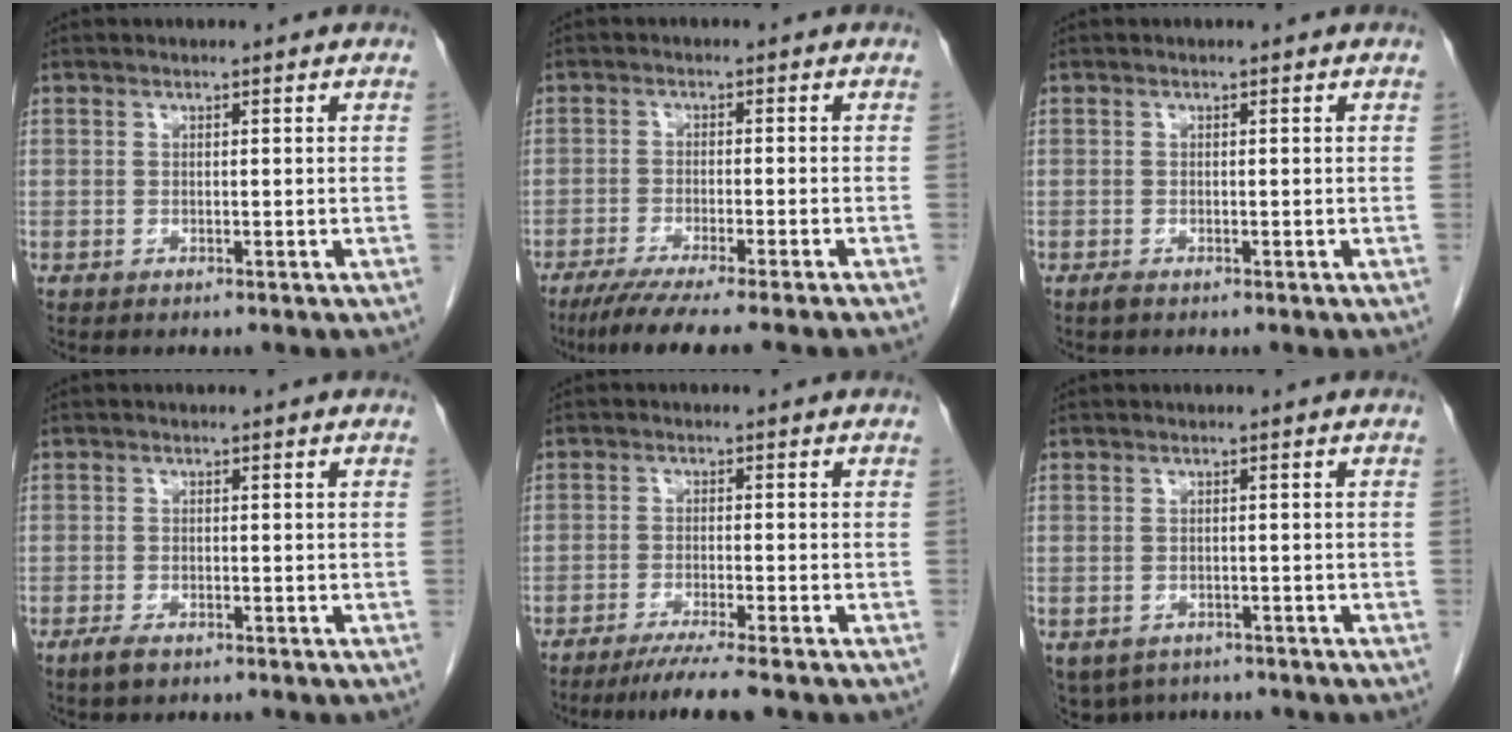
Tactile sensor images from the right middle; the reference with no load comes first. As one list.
[{"total": 9.9, "force": [-8.0, -0.7, 5.8], "torque": [-0.072, -0.027, -0.121]}, {"total": 0.7, "force": [-0.5, 0.2, 0.4], "torque": [-0.011, -0.002, -0.009]}, {"total": 2.0, "force": [-1.3, 0.7, 1.4], "torque": [-0.034, -0.004, -0.021]}, {"total": 5.9, "force": [-4.7, -0.8, 3.5], "torque": [-0.054, -0.017, -0.077]}, {"total": 6.7, "force": [-4.8, 4.3, 1.8], "torque": [-0.033, -0.005, -0.061]}]